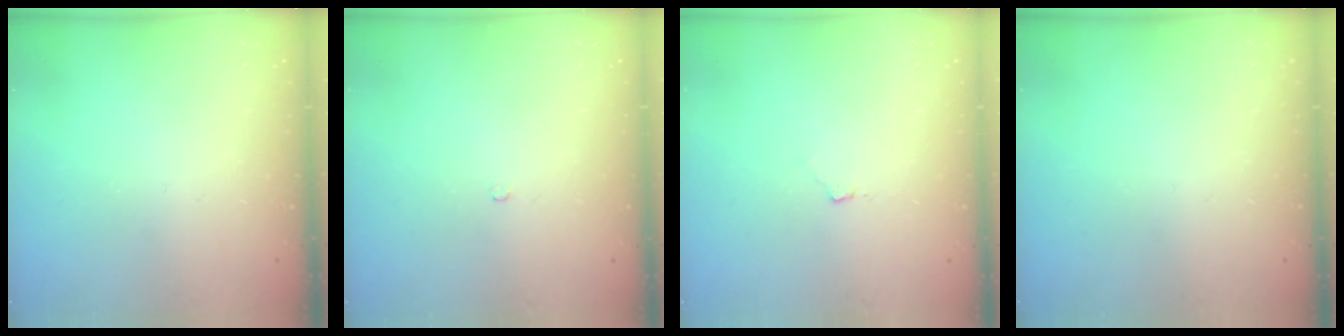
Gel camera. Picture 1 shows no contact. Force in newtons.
{"total": 2.1, "press": 2.1, "slide": 0.4}
{"total": 2.9, "press": 2.8, "slide": 0.4}
{"total": 0.0}